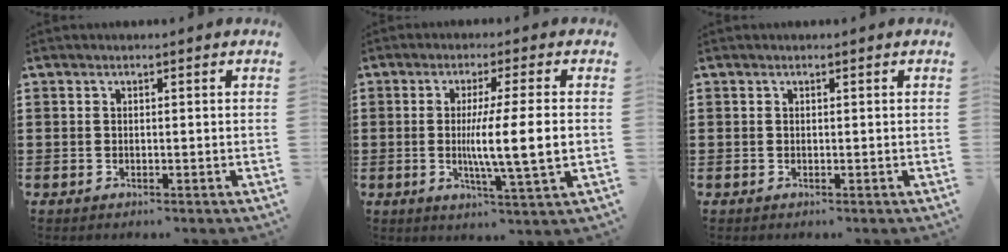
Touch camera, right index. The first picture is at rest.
{"total": 8.6, "force": [-0.5, 0.0, 8.6], "torque": [-0.156, -0.012, -0.014]}
{"total": 0.0}